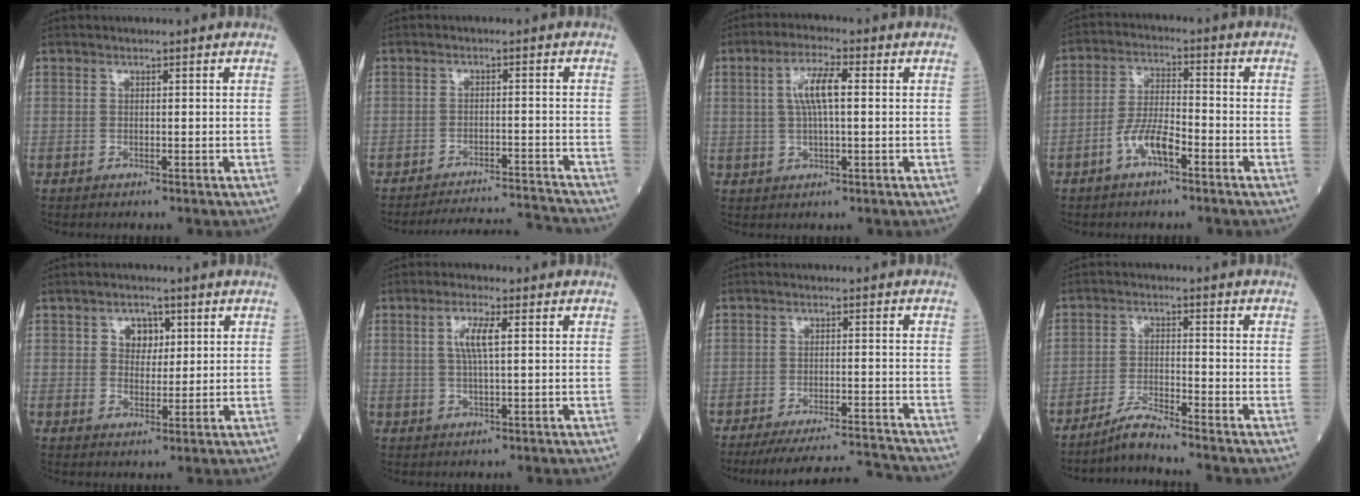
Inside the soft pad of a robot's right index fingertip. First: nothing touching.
{"total": 10.0, "force": [-9.9, -1.3, 0.2], "torque": [-0.004, 0.008, -0.148]}
{"total": 6.0, "force": [1.0, 1.2, 5.8], "torque": [-0.120, 0.012, 0.019]}
{"total": 6.1, "force": [-3.2, 1.7, 4.9], "torque": [-0.100, 0.008, -0.061]}
{"total": 3.9, "force": [1.4, 2.9, 2.3], "torque": [-0.031, 0.008, 0.023]}
{"total": 4.4, "force": [1.1, 0.6, 4.2], "torque": [-0.086, 0.004, 0.022]}
{"total": 11.6, "force": [-11.4, -0.7, 2.3], "torque": [-0.035, 0.006, -0.172]}
{"total": 3.9, "force": [-3.6, -1.0, 1.1], "torque": [-0.027, -0.022, -0.071]}